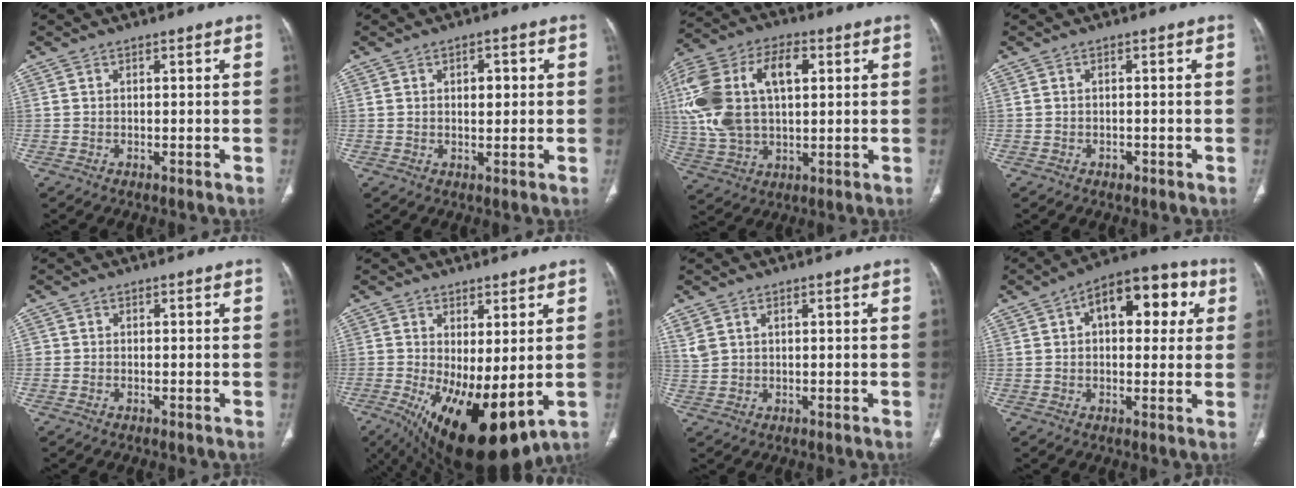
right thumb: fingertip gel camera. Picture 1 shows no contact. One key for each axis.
{"total": 3.4, "fx": 0.8, "fy": 1.8, "fz": 2.7, "tx": -0.031, "ty": -0.002, "tz": 0.011}
{"total": 22.0, "fx": 4.4, "fy": 12.7, "fz": 17.5, "tx": -0.373, "ty": 0.017, "tz": 0.078}
{"total": 1.0, "fx": -0.5, "fy": 0.7, "fz": 0.4, "tx": -0.005, "ty": 0.002, "tz": -0.007}
{"total": 0.5, "fx": -0.1, "fy": 0.5, "fz": 0.0, "tx": 0.003, "ty": 0.004, "tz": -0.002}
{"total": 16.0, "fx": -2.7, "fy": 6.8, "fz": 14.3, "tx": -0.252, "ty": -0.024, "tz": -0.015}
{"total": 2.6, "fx": 1.6, "fy": 1.6, "fz": 1.3, "tx": -0.028, "ty": -0.001, "tz": 0.044}
{"total": 15.0, "fx": 4.7, "fy": 8.1, "fz": 11.8, "tx": -0.119, "ty": 0.024, "tz": 0.060}